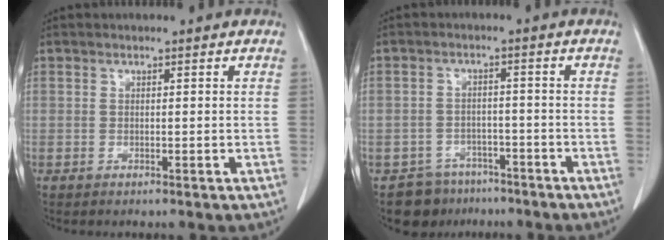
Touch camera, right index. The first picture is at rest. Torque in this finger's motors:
{"motor_torque": [-1.15, 0.01, -1.05, -0.21]}